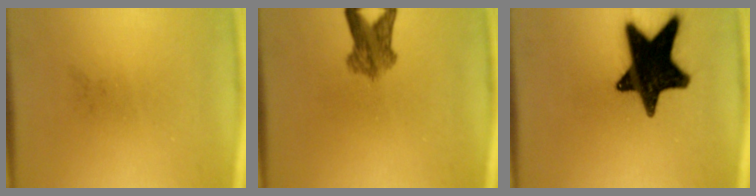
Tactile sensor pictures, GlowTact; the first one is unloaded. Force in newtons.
{"total": 4.8}
{"total": 18.8}